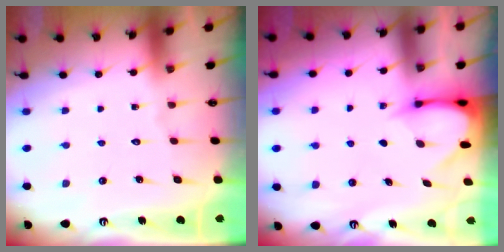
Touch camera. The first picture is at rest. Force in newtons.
{"total": 3.4, "press": 3.4, "slide": 0.3}